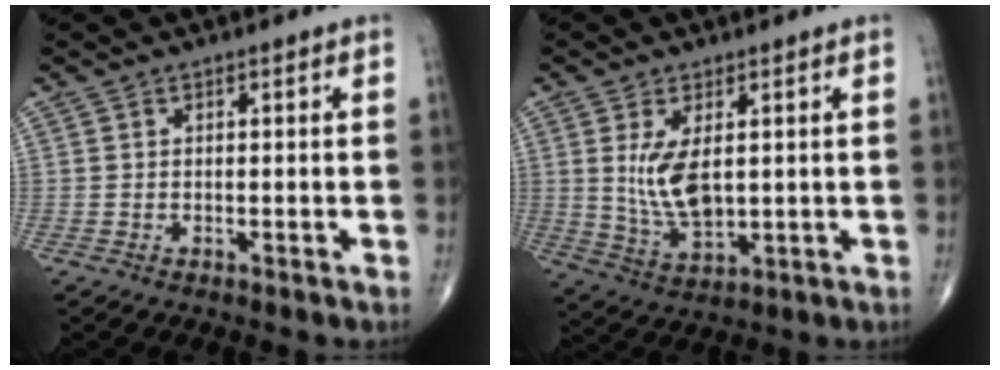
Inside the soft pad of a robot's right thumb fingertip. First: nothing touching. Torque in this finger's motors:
{"motor_torque": [-0.02, 0.49, 0.42, 0.27, 0.18]}